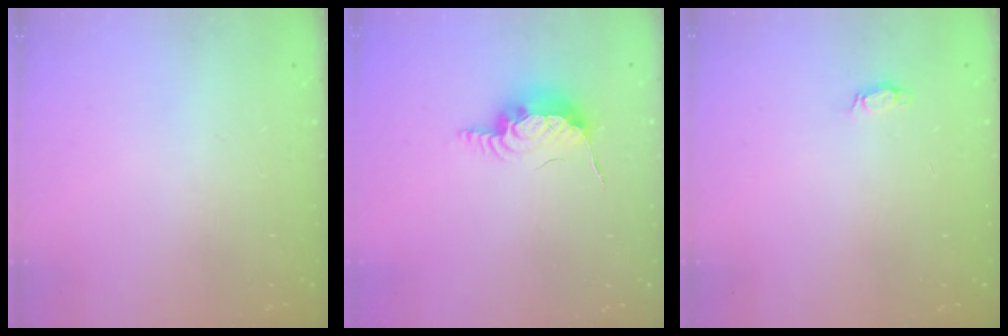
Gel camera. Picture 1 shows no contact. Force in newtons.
{"total": 11.5, "press": 11.0, "slide": 3.3}
{"total": 3.3, "press": 3.2, "slide": 0.4}